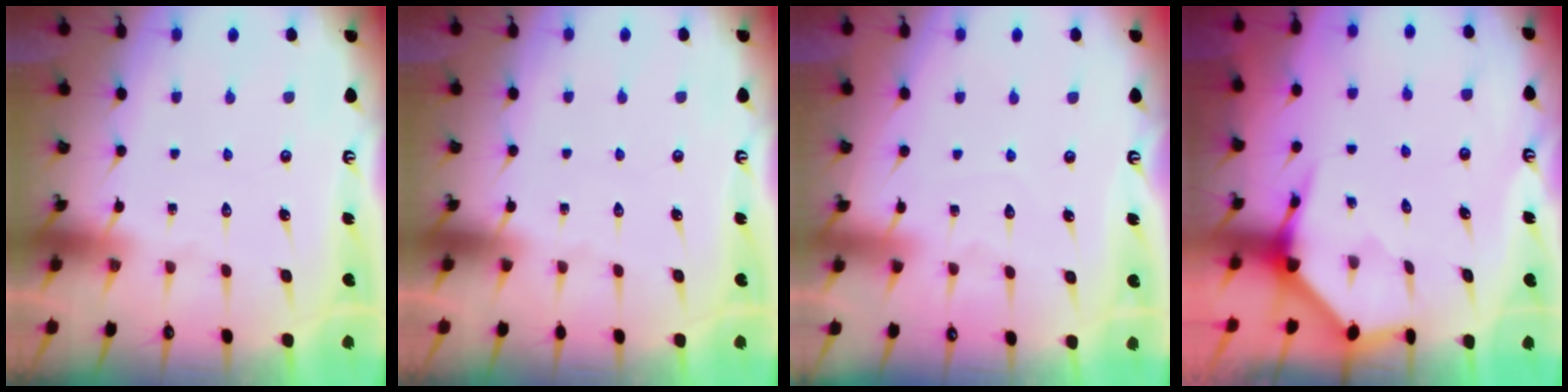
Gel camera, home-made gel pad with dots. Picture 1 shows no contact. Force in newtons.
{"total": 0.0}
{"total": 2.9, "press": 2.9, "slide": 0.3}
{"total": 4.0, "press": 4.0, "slide": 0.4}